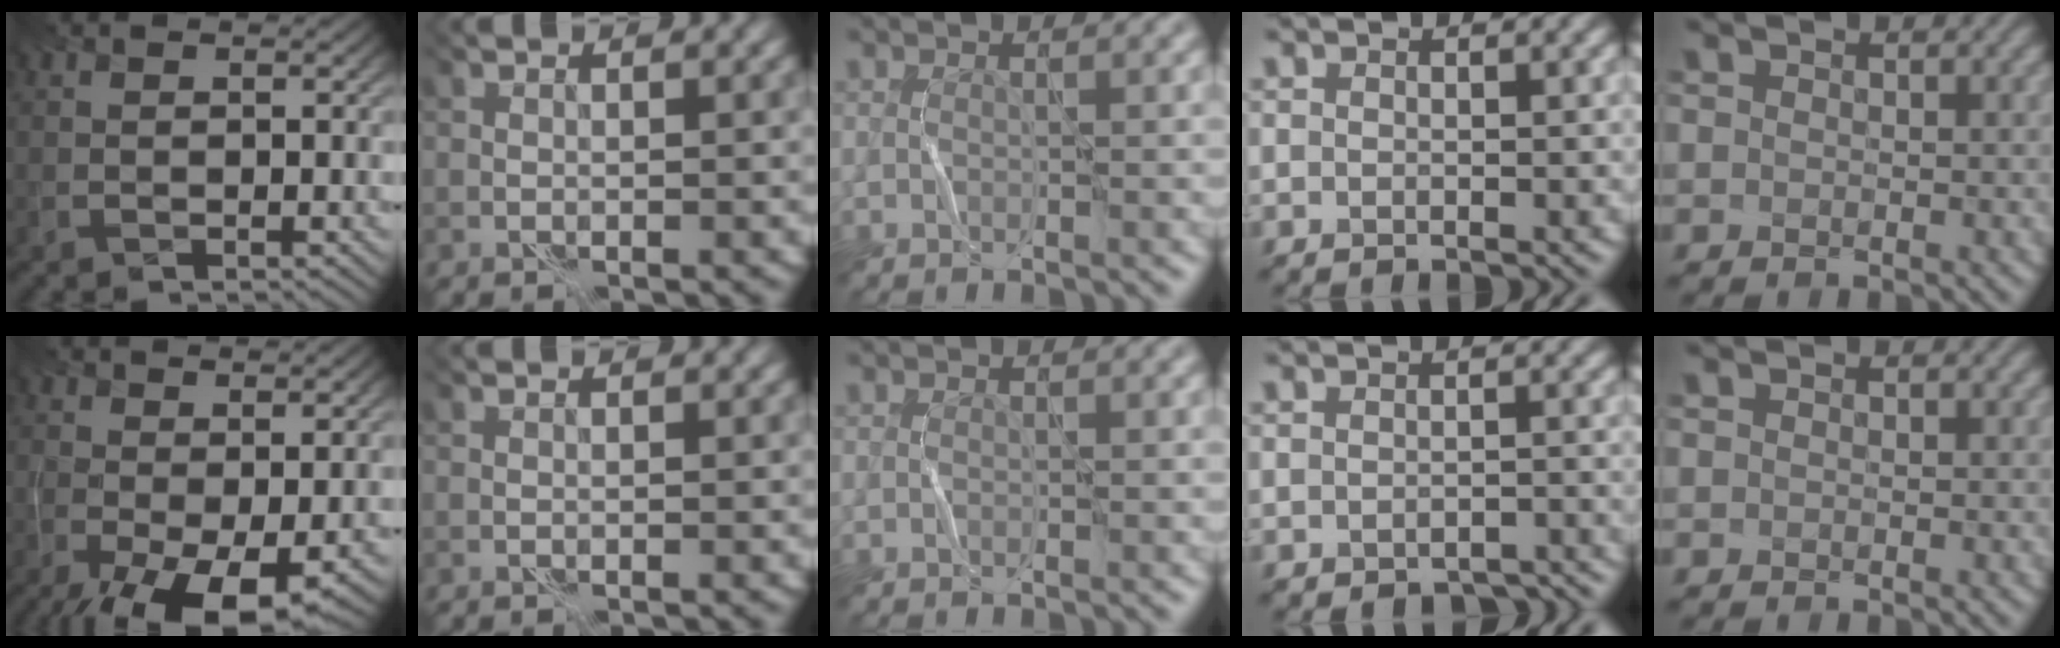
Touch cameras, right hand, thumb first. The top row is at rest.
{"thumb": {"total": 9.6, "force": [-3.0, 3.7, 8.4], "torque": [-0.135, -0.007, -0.041]}, "ring": {"total": 3.3, "force": [-3.2, -0.6, -0.4], "torque": [-0.026, -0.005, -0.014]}}